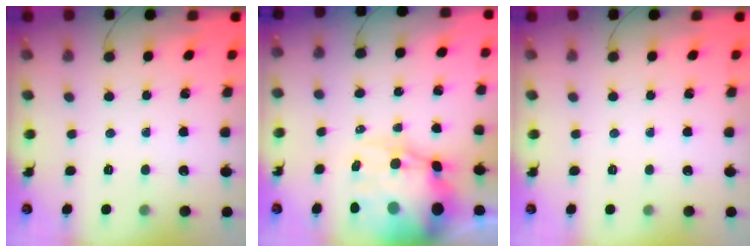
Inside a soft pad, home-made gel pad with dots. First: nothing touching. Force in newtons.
{"total": 19.9, "press": 19.4, "slide": 4.6}
{"total": 0.0}